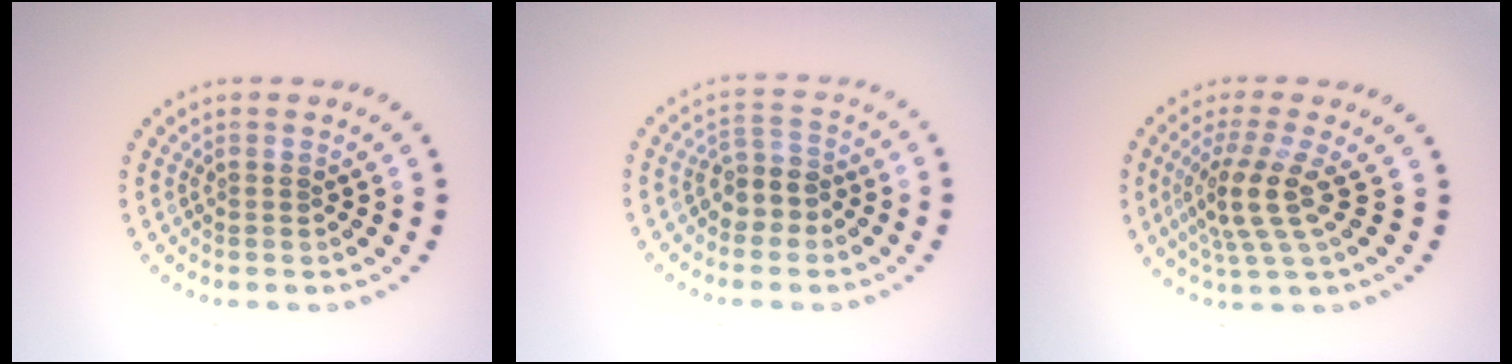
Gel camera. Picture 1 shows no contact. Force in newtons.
{"total": 2.6, "press": 2.2, "slide": 1.4}
{"total": 4.3, "press": 3.1, "slide": 2.9}